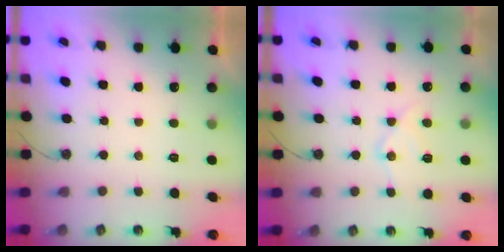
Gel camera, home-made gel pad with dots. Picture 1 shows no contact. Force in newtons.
{"total": 11.8, "press": 11.7, "slide": 1.2}